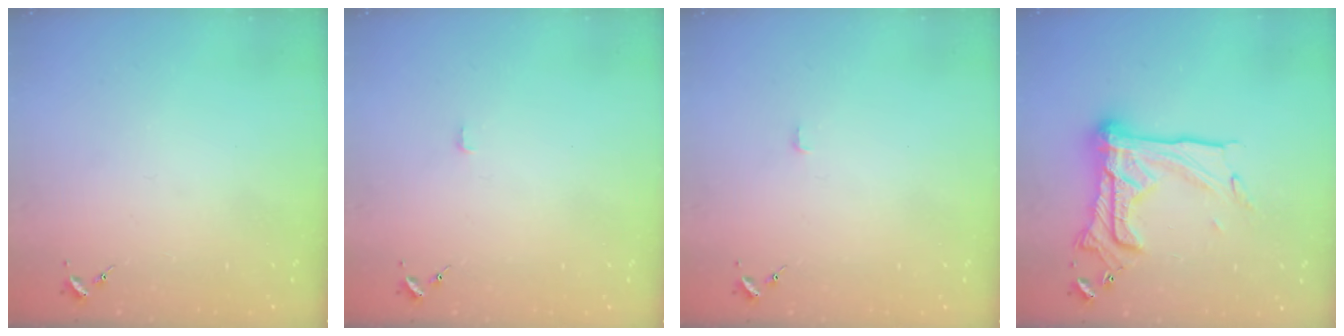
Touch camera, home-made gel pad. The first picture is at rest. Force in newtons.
{"total": 2.8, "press": 2.8, "slide": 0.2}
{"total": 2.8, "press": 2.8, "slide": 0.2}
{"total": 21.7, "press": 21.7, "slide": 1.1}